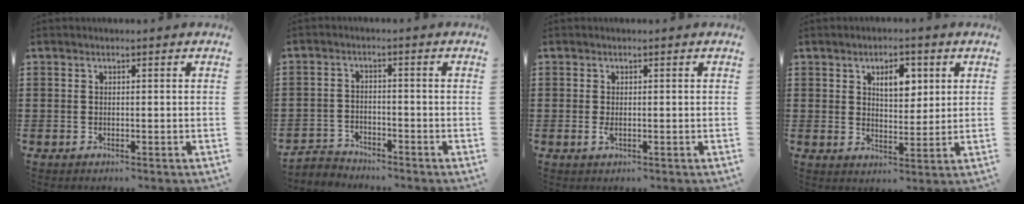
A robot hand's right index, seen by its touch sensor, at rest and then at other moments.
{"total": 2.6, "force": [-2.6, 0.6, 0.0], "torque": [-0.009, 0.001, -0.056]}
{"total": 1.2, "force": [-0.1, 0.3, 1.1], "torque": [-0.021, -0.002, -0.002]}
{"total": 5.3, "force": [2.2, 2.8, 3.9], "torque": [-0.062, 0.002, 0.032]}